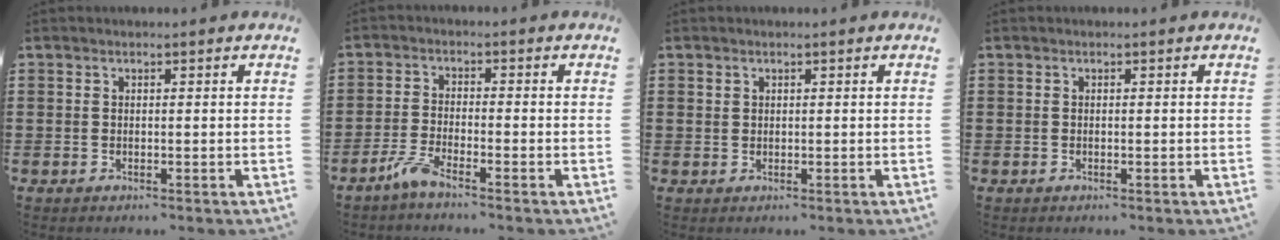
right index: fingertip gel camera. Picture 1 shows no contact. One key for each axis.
{"total": 3.3, "fx": -2.6, "fy": 0.1, "fz": 2.0, "tx": -0.056, "ty": -0.007, "tz": -0.053}
{"total": 0.8, "fx": 0.6, "fy": 0.6, "fz": 0.1, "tx": -0.003, "ty": 0.002, "tz": 0.012}
{"total": 0.0}